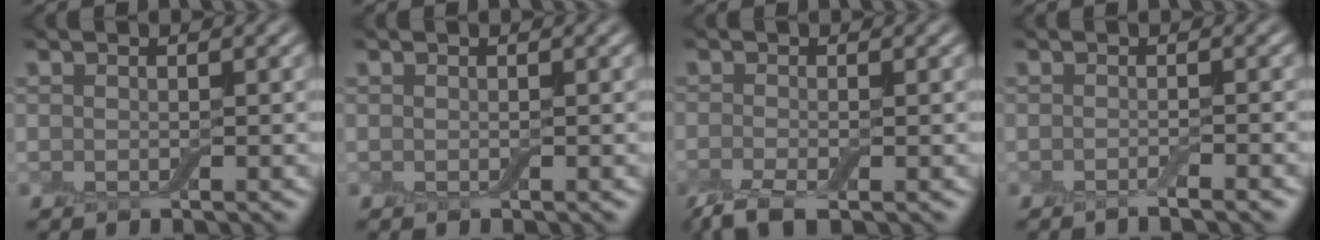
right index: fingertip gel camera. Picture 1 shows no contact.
{"total": 0.0}
{"total": 3.1, "force": [-2.2, 0.7, 2.1], "torque": [-0.044, -0.008, -0.050]}
{"total": 1.5, "force": [-0.9, 0.2, 1.1], "torque": [-0.008, -0.002, -0.020]}